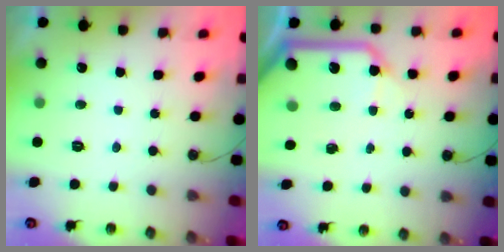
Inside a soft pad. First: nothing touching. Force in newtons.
{"total": 15.5, "press": 15.3, "slide": 2.1}